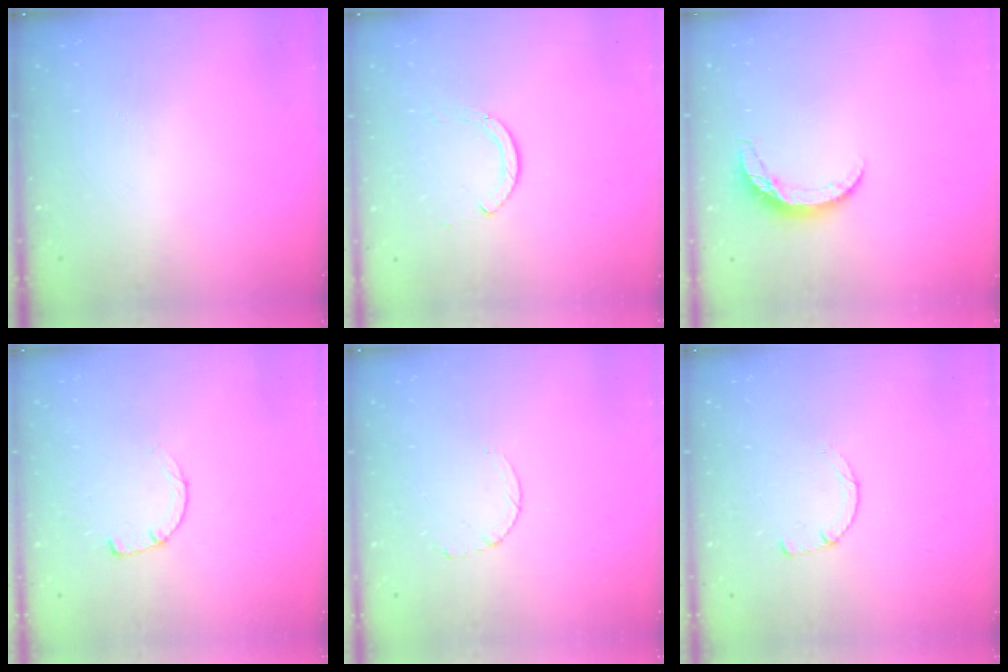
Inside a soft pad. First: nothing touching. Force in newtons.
{"total": 2.0, "press": 1.9, "slide": 0.3}
{"total": 6.6, "press": 6.5, "slide": 0.6}
{"total": 3.4, "press": 3.4, "slide": 0.4}
{"total": 2.5, "press": 2.5, "slide": 0.3}
{"total": 2.6, "press": 2.5, "slide": 0.3}